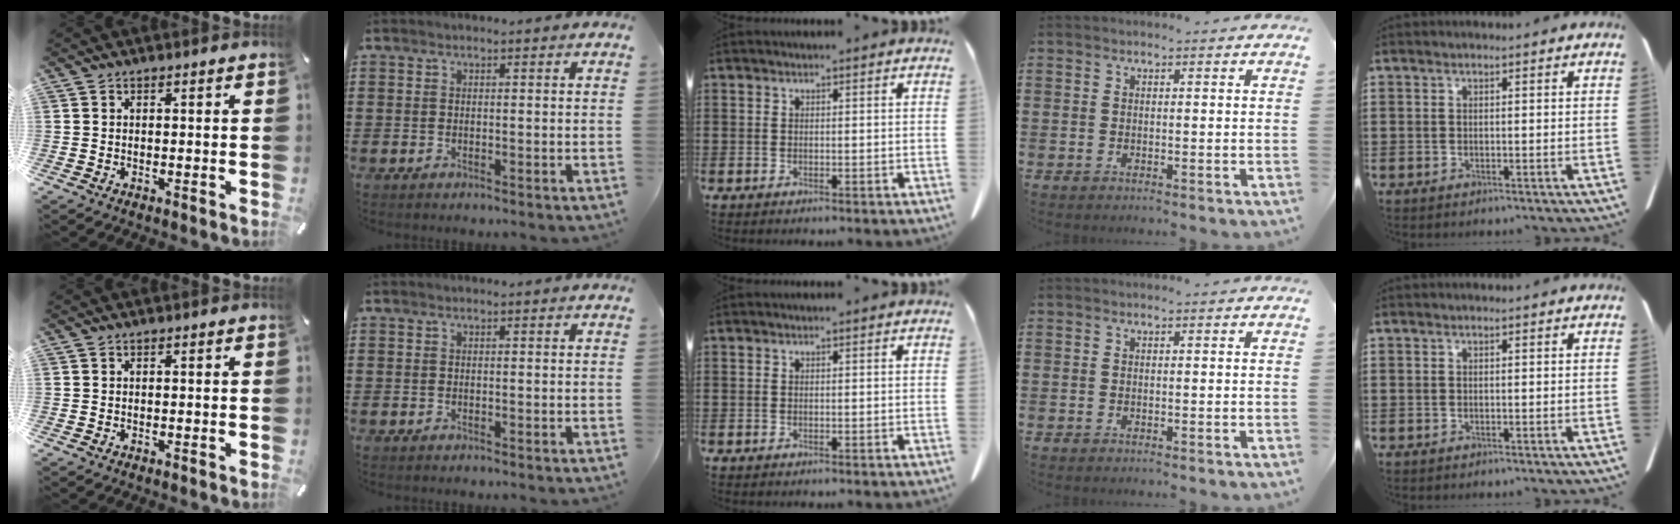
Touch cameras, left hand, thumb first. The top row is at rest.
{}